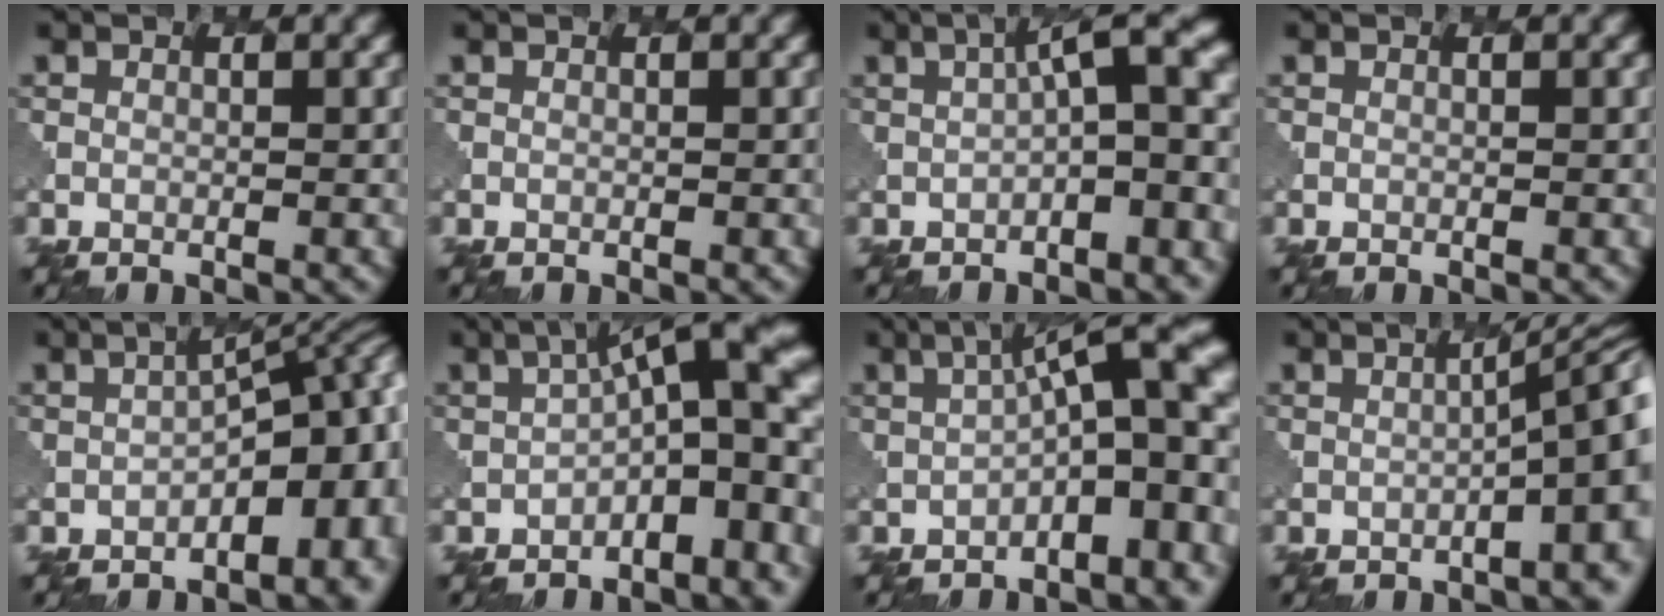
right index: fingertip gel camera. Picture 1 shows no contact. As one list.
[{"total": 0.0}, {"total": 6.5, "force": [-0.3, 1.9, 6.2], "torque": [-0.077, 0.014, -0.010]}, {"total": 0.0}, {"total": 10.8, "force": [-2.9, 5.0, 9.2], "torque": [-0.098, -0.003, -0.037]}, {"total": 11.2, "force": [-1.7, 4.2, 10.2], "torque": [-0.118, 0.016, -0.027]}, {"total": 10.6, "force": [-1.0, 3.5, 10.0], "torque": [-0.121, 0.018, -0.016]}, {"total": 8.0, "force": [-2.3, 2.1, 7.3], "torque": [-0.069, 0.012, -0.023]}]